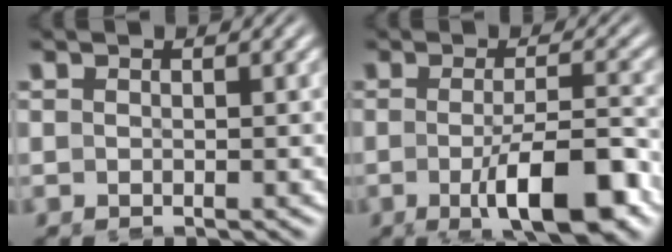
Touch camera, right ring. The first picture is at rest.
{"total": 6.7, "force": [-3.0, 1.5, 5.8], "torque": [-0.085, -0.012, -0.047]}